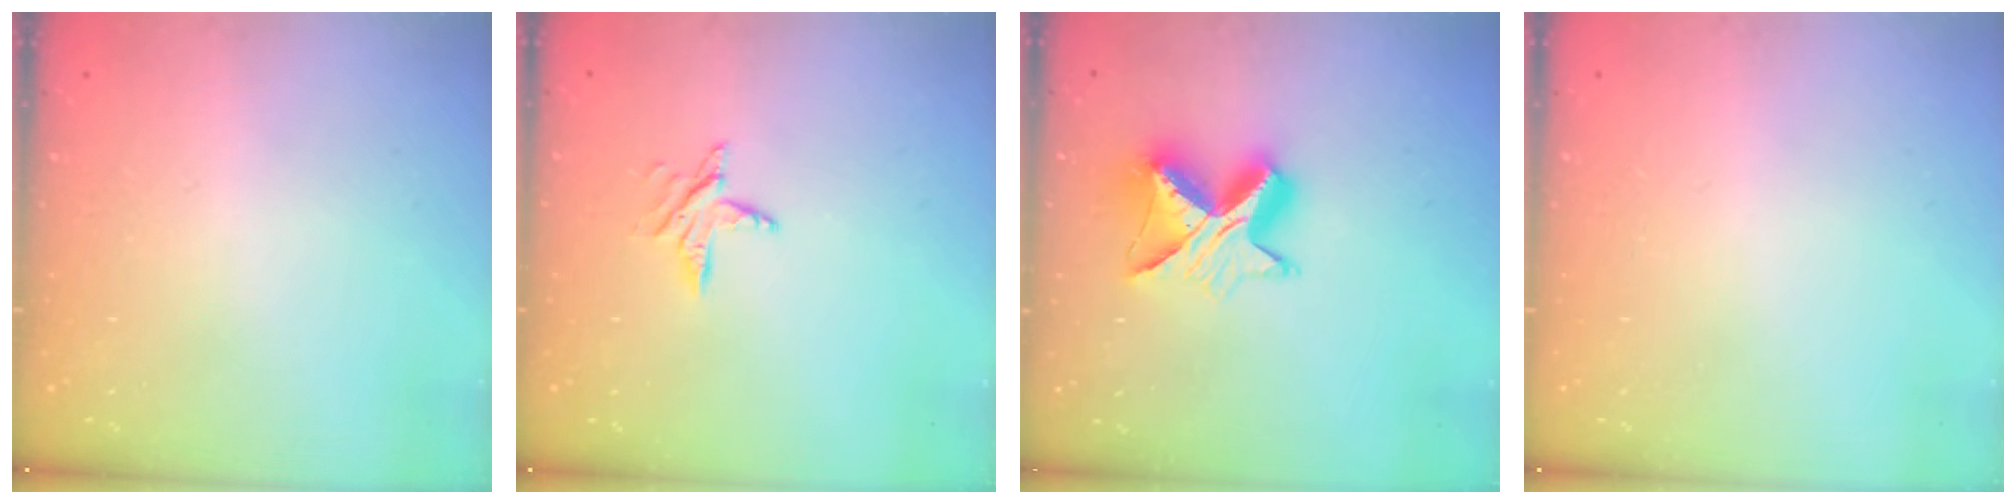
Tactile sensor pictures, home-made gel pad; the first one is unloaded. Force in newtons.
{"total": 6.3, "press": 6.3, "slide": 0.5}
{"total": 11.5, "press": 11.5, "slide": 1.0}
{"total": 0.0}